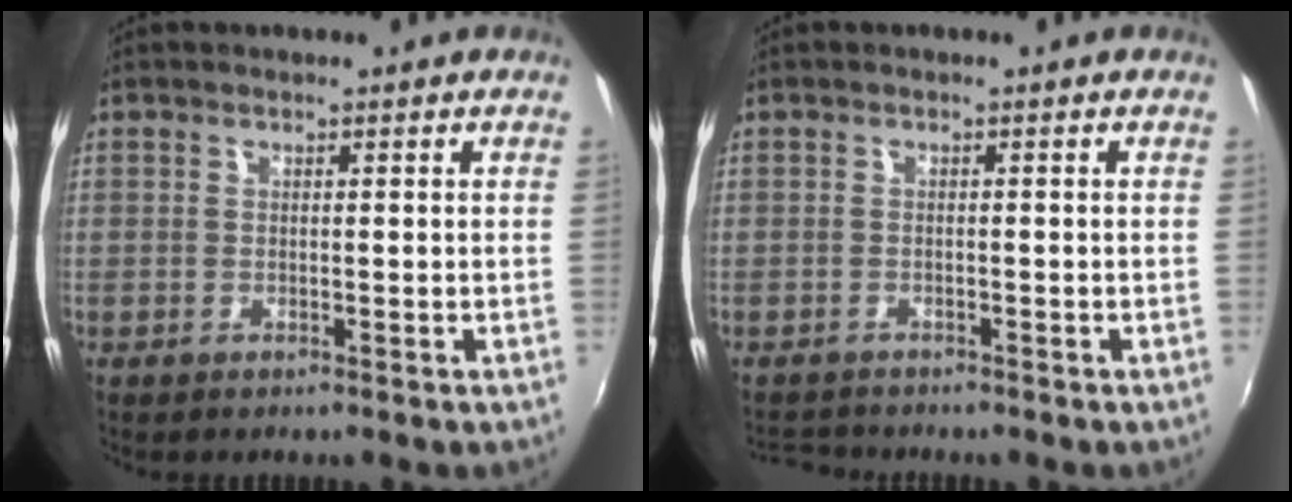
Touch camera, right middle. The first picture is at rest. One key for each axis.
{"total": 2.8, "fx": -2.7, "fy": 0.5, "fz": 0.3, "tx": -0.018, "ty": -0.007, "tz": -0.050}